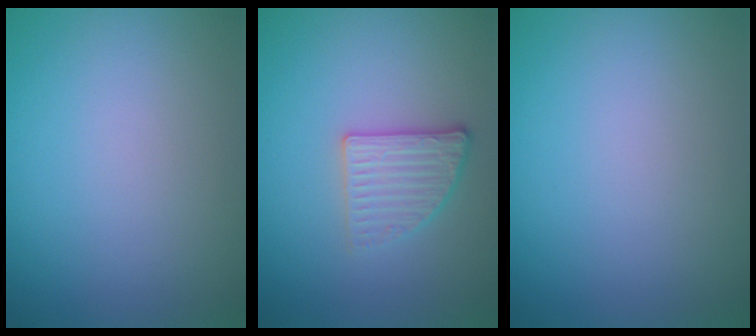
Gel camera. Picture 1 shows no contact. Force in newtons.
{"total": 2.6, "press": 2.4, "slide": 1.2}
{"total": 0.0}